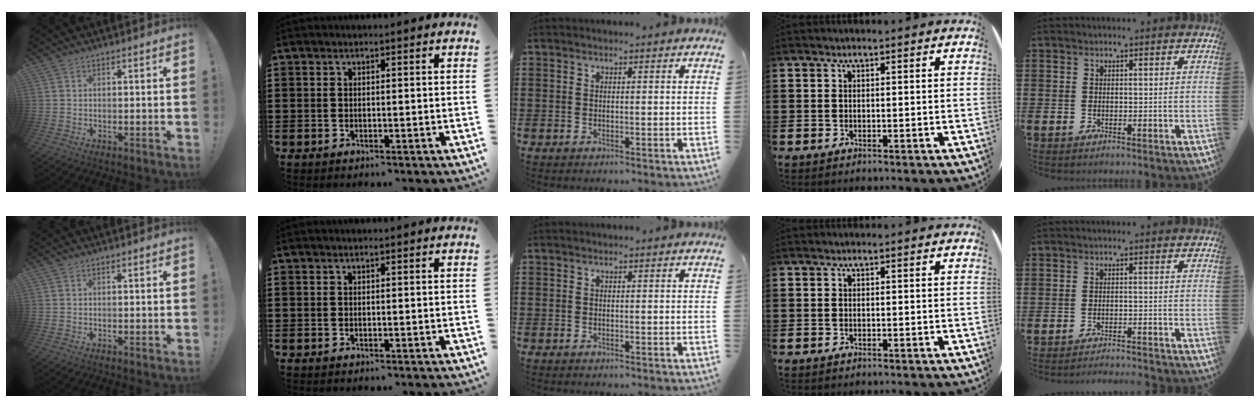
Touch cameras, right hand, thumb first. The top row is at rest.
{"little": {"total": 1.6, "force": [-1.5, -0.2, 0.0], "torque": [0.000, 0.005, -0.032]}}